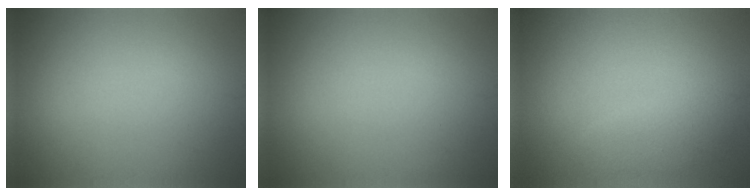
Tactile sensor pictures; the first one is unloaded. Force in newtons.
{"total": 0.0}
{"total": 2.7, "press": 2.7, "slide": 0.1}